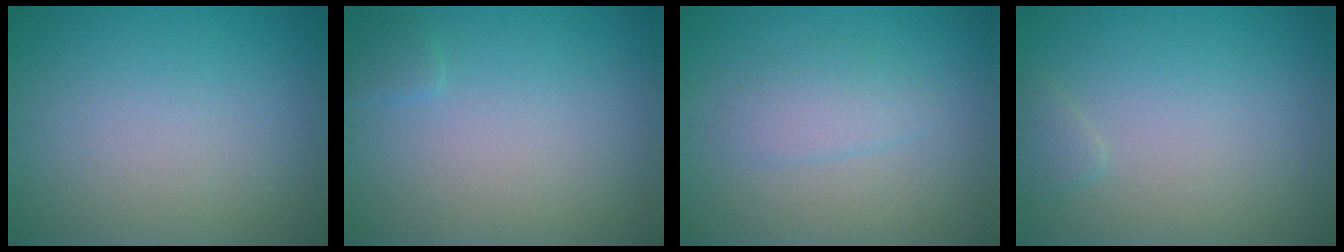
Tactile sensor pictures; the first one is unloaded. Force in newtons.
{"total": 0.8, "press": 0.8, "slide": 0.1}
{"total": 2.0, "press": 1.9, "slide": 0.1}
{"total": 0.9, "press": 0.9, "slide": 0.1}